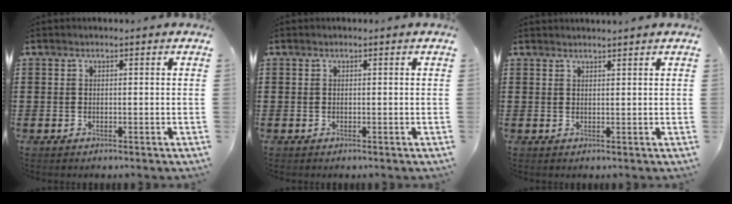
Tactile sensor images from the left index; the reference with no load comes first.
{"total": 0.0}
{"total": 1.2, "force": [1.2, -0.2, 0.2], "torque": [-0.005, -0.002, 0.023]}